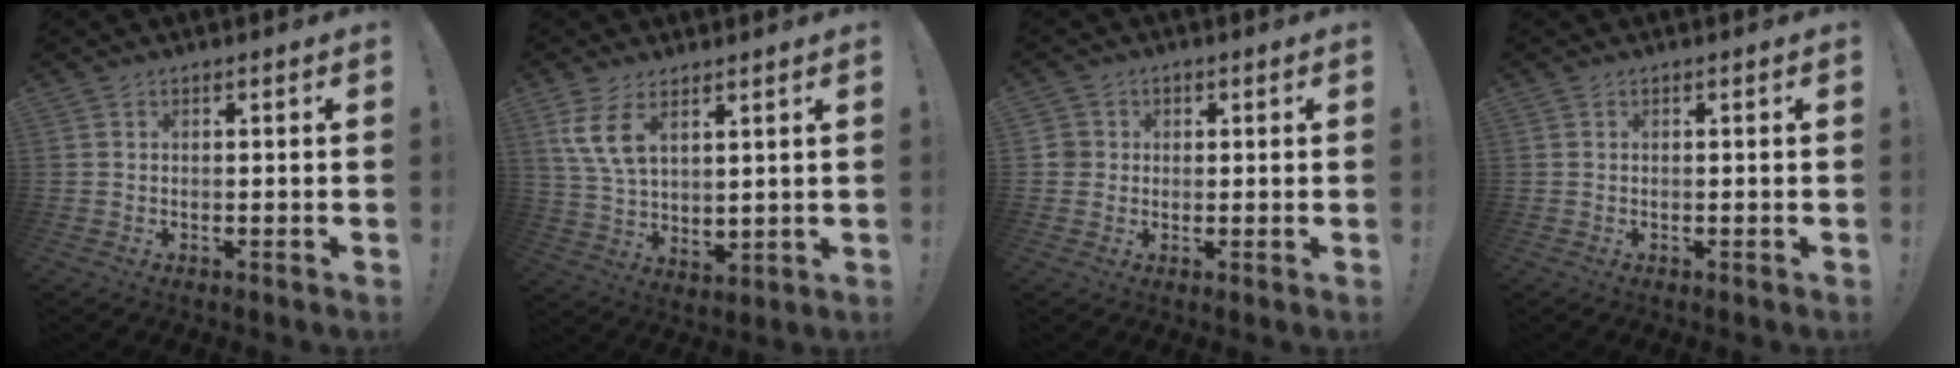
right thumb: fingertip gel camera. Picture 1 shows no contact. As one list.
[{"total": 9.0, "force": [5.8, 4.0, 5.7], "torque": [-0.114, -0.029, 0.111]}, {"total": 3.3, "force": [0.5, 3.2, 0.7], "torque": [-0.002, 0.003, 0.008]}, {"total": 0.0}]